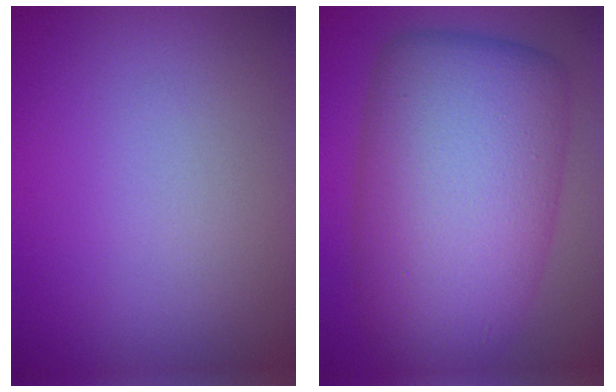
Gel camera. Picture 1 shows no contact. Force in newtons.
{"total": 13.8, "press": 13.8, "slide": 0.2}